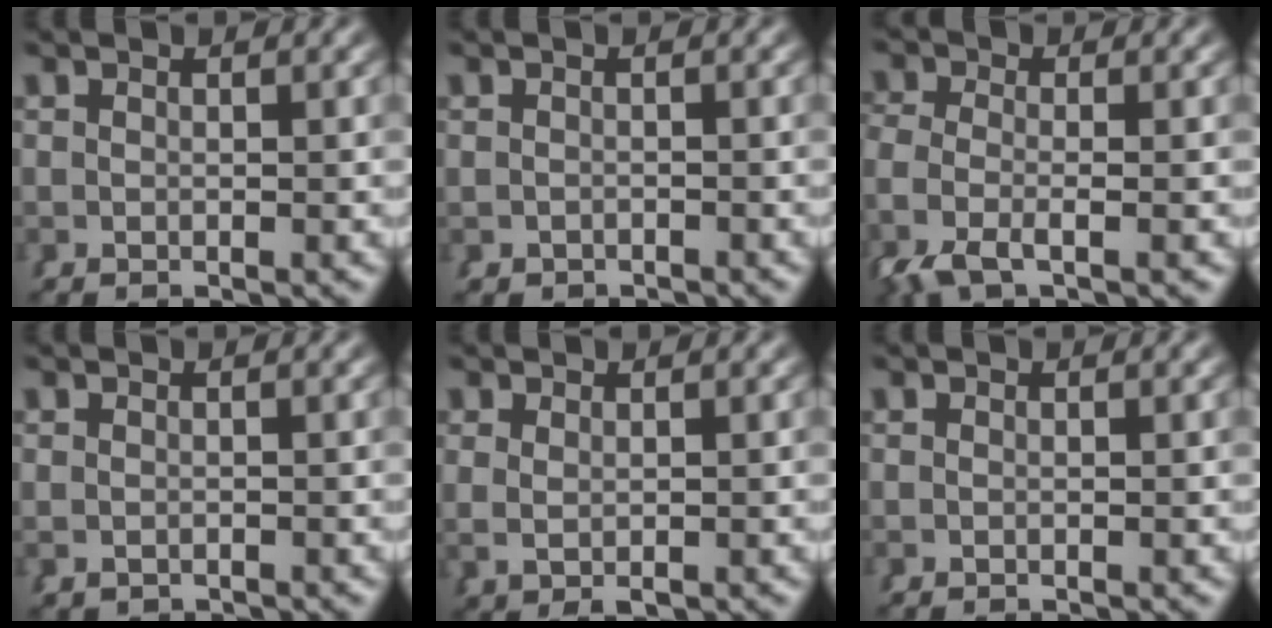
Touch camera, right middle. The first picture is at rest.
{"total": 1.1, "force": [-1.0, 0.2, -0.3], "torque": [-0.001, -0.011, -0.008]}
{"total": 3.7, "force": [-1.6, 2.1, 2.7], "torque": [-0.089, -0.022, -0.019]}
{"total": 0.9, "force": [-0.6, 0.6, 0.3], "torque": [-0.016, -0.010, -0.003]}
{"total": 1.6, "force": [0.3, 0.9, 1.3], "torque": [-0.035, -0.008, 0.016]}
{"total": 0.0}